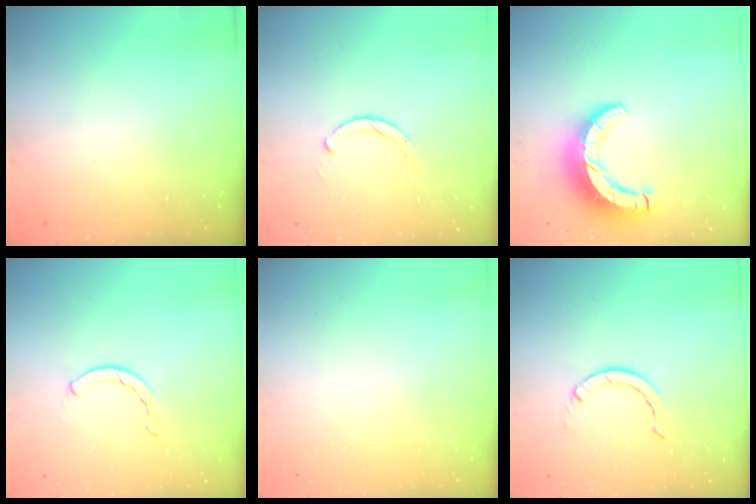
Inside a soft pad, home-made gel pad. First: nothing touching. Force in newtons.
{"total": 1.9, "press": 1.9, "slide": 0.2}
{"total": 11.4, "press": 11.3, "slide": 1.1}
{"total": 0.5, "press": 0.5, "slide": 0.2}
{"total": 0.0}
{"total": 2.9, "press": 2.9, "slide": 0.1}